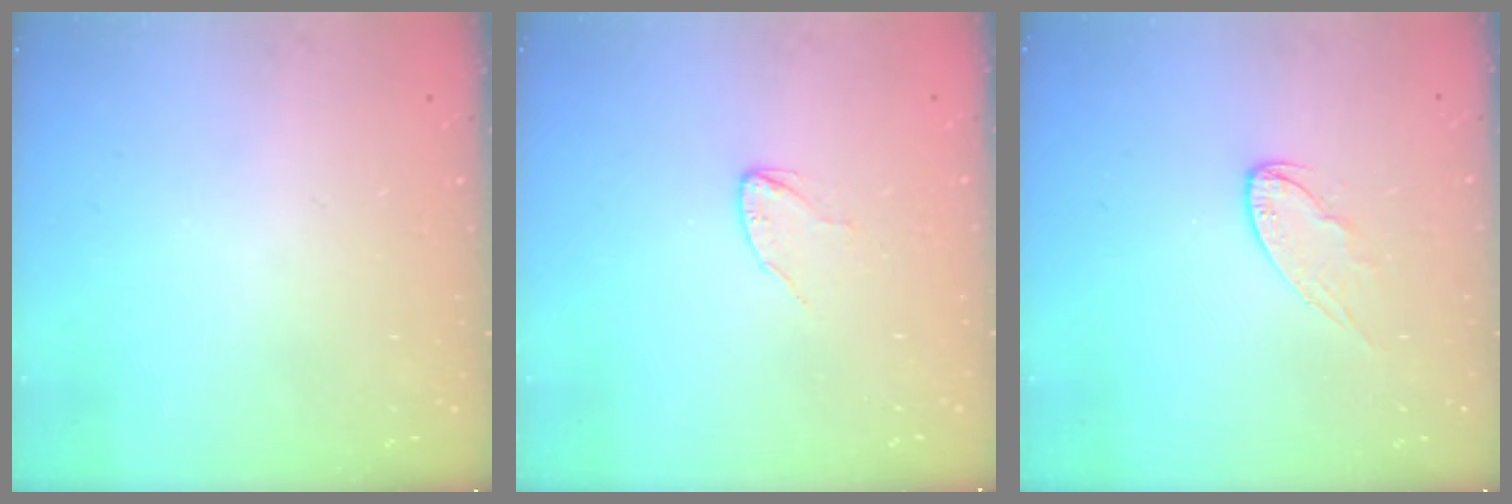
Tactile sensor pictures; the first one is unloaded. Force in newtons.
{"total": 2.7, "press": 2.7, "slide": 0.2}
{"total": 6.3, "press": 6.3, "slide": 0.6}